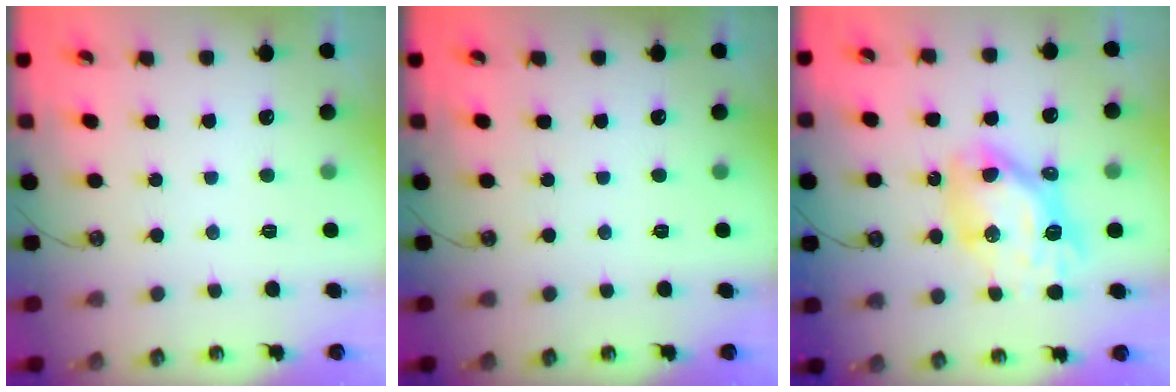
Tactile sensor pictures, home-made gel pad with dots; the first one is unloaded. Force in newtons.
{"total": 0.0}
{"total": 13.4, "press": 13.3, "slide": 1.6}